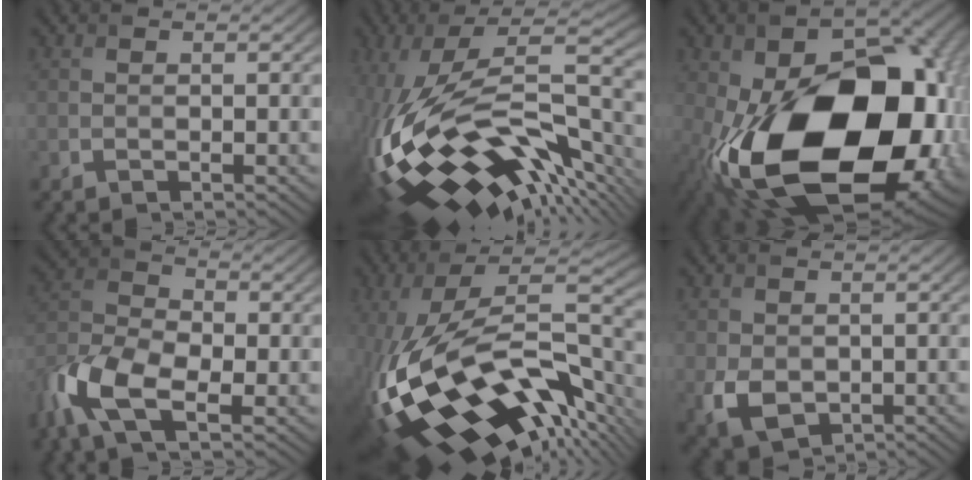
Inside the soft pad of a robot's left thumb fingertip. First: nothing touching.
{"total": 18.1, "force": [-5.7, 6.0, 16.1], "torque": [-0.325, -0.004, -0.097]}
{"total": 23.2, "force": [-4.7, 14.1, 17.8], "torque": [-0.334, -0.063, -0.030]}
{"total": 10.6, "force": [-4.8, 5.1, 8.0], "torque": [-0.191, -0.005, -0.111]}
{"total": 18.9, "force": [-7.1, 7.3, 16.0], "torque": [-0.318, -0.013, -0.117]}
{"total": 4.3, "force": [-0.5, 3.2, 2.8], "torque": [-0.071, -0.009, -0.007]}